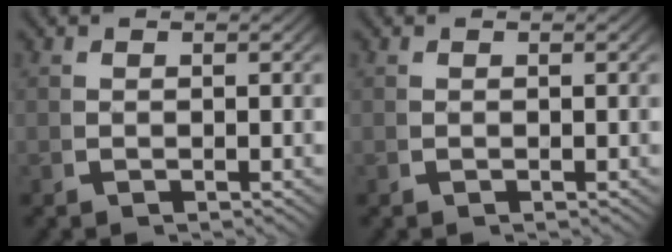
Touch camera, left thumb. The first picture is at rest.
{"total": 0.0}